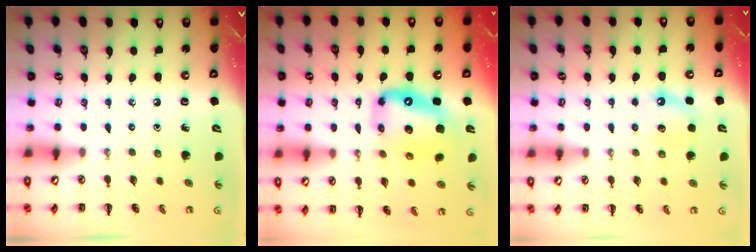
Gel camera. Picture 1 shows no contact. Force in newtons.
{"total": 13.6, "press": 13.2, "slide": 3.4}
{"total": 5.1, "press": 4.9, "slide": 1.4}